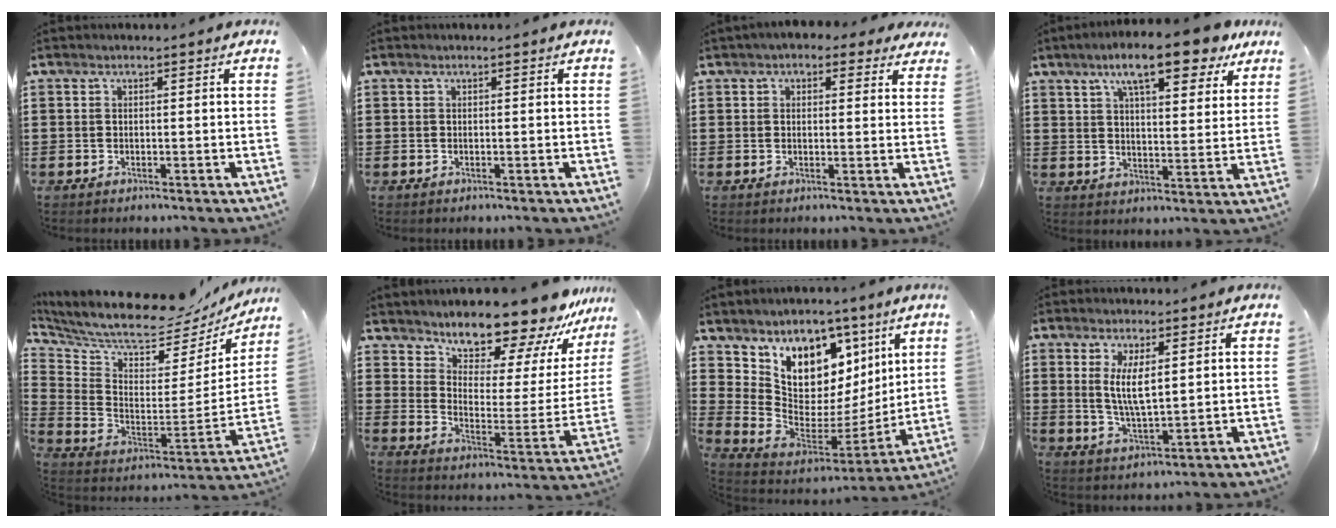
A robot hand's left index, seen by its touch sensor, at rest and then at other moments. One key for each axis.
{"total": 0.0}
{"total": 2.7, "fx": 1.9, "fy": 1.5, "fz": 1.2, "tx": -0.024, "ty": 0.005, "tz": 0.030}
{"total": 11.7, "fx": 8.4, "fy": 2.5, "fz": 7.8, "tx": -0.141, "ty": -0.020, "tz": 0.141}
{"total": 7.1, "fx": 6.9, "fy": 0.8, "fz": 1.6, "tx": -0.073, "ty": -0.070, "tz": 0.112}
{"total": 12.8, "fx": 11.8, "fy": 3.2, "fz": 3.8, "tx": -0.089, "ty": -0.099, "tz": 0.206}
{"total": 8.4, "fx": 5.2, "fy": 6.2, "fz": 2.1, "tx": -0.060, "ty": -0.065, "tz": 0.101}
{"total": 5.9, "fx": 1.6, "fy": 2.1, "fz": 5.3, "tx": -0.108, "ty": 0.004, "tz": 0.028}